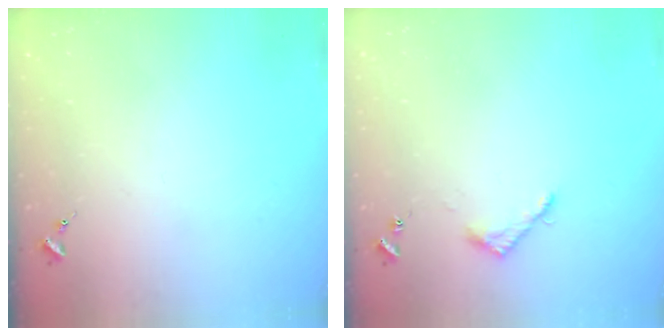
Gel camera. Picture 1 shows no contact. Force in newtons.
{"total": 3.6, "press": 3.6, "slide": 0.4}